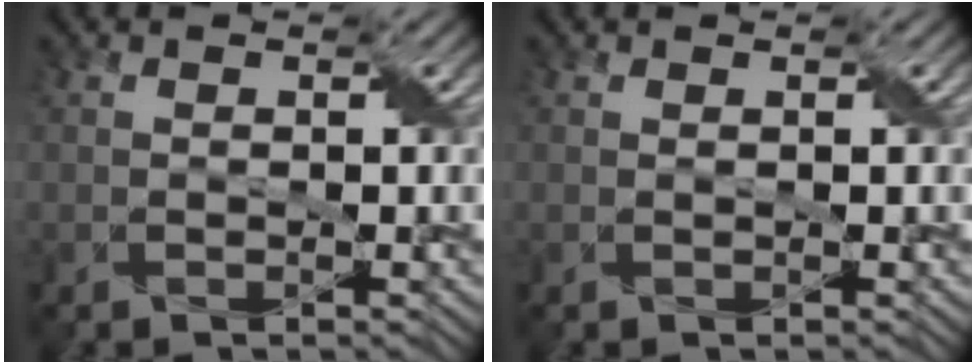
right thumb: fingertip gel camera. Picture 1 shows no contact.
{"total": 0.0}